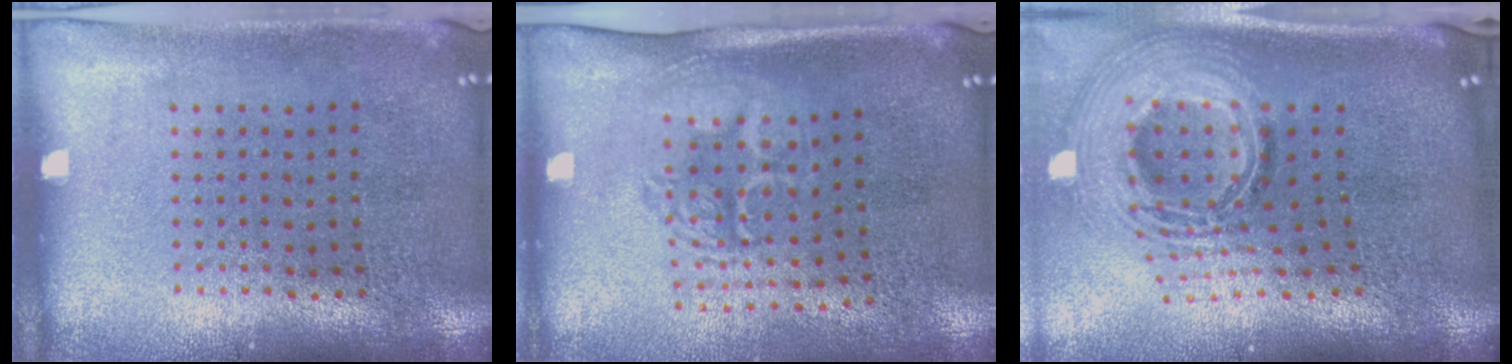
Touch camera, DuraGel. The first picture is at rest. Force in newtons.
{"total": 1.7, "press": 1.4, "slide": 1.0}
{"total": 2.6, "press": 1.9, "slide": 1.8}